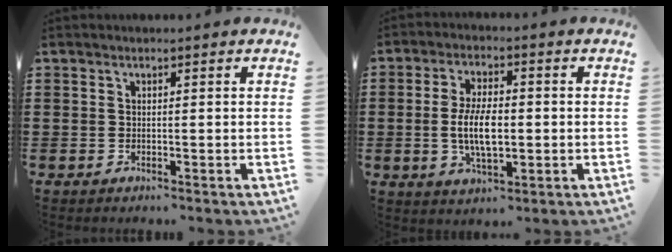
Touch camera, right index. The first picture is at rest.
{"total": 7.8, "force": [-0.7, 3.1, 7.1], "torque": [-0.146, -0.009, -0.020]}